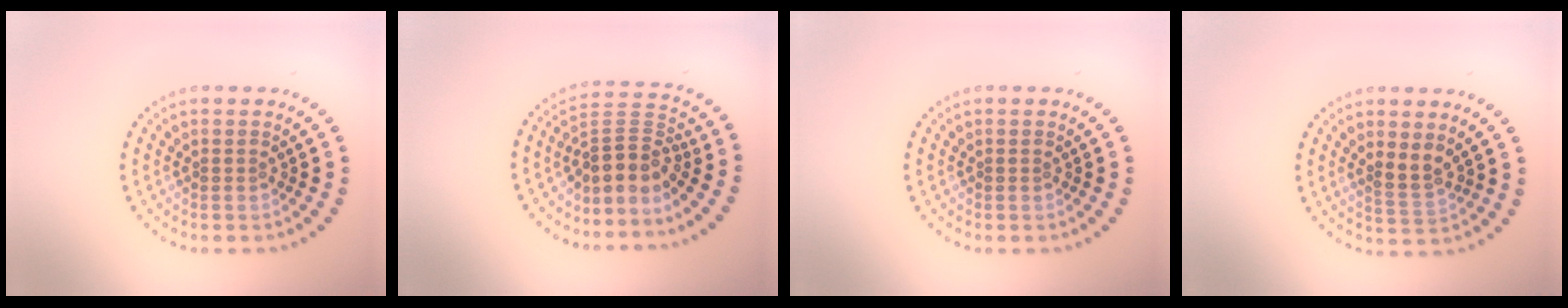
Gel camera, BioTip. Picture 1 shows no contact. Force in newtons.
{"total": 3.7, "press": 2.7, "slide": 2.5}
{"total": 0.0}
{"total": 2.0, "press": 1.8, "slide": 0.9}